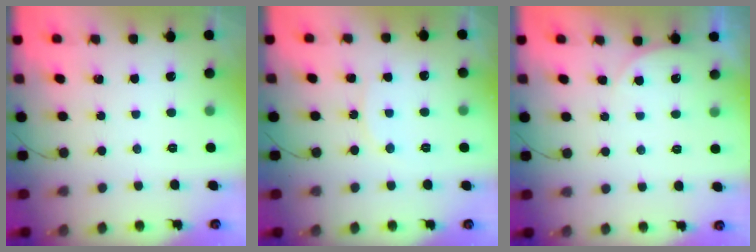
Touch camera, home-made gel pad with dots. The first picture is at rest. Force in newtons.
{"total": 6.0, "press": 6.0, "slide": 0.7}
{"total": 3.3, "press": 2.5, "slide": 2.2}